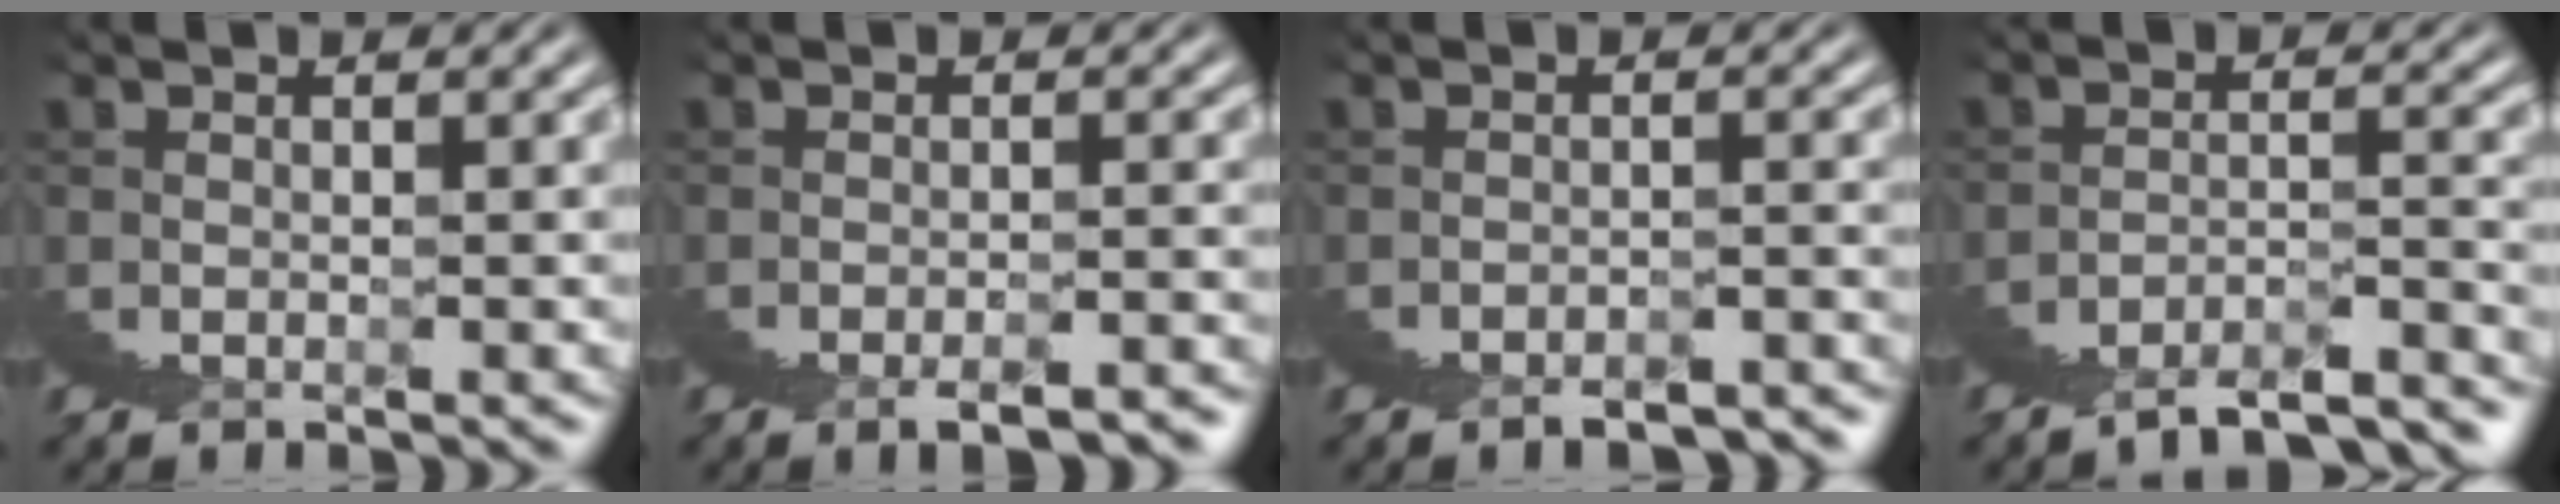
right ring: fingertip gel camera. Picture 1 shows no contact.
{"total": 1.5, "force": [-0.5, -1.4, -0.2], "torque": [0.020, 0.012, -0.015]}
{"total": 2.2, "force": [-2.1, -0.3, -0.3], "torque": [0.030, 0.005, -0.040]}
{"total": 4.0, "force": [-3.0, 1.1, 2.3], "torque": [-0.021, 0.002, -0.057]}